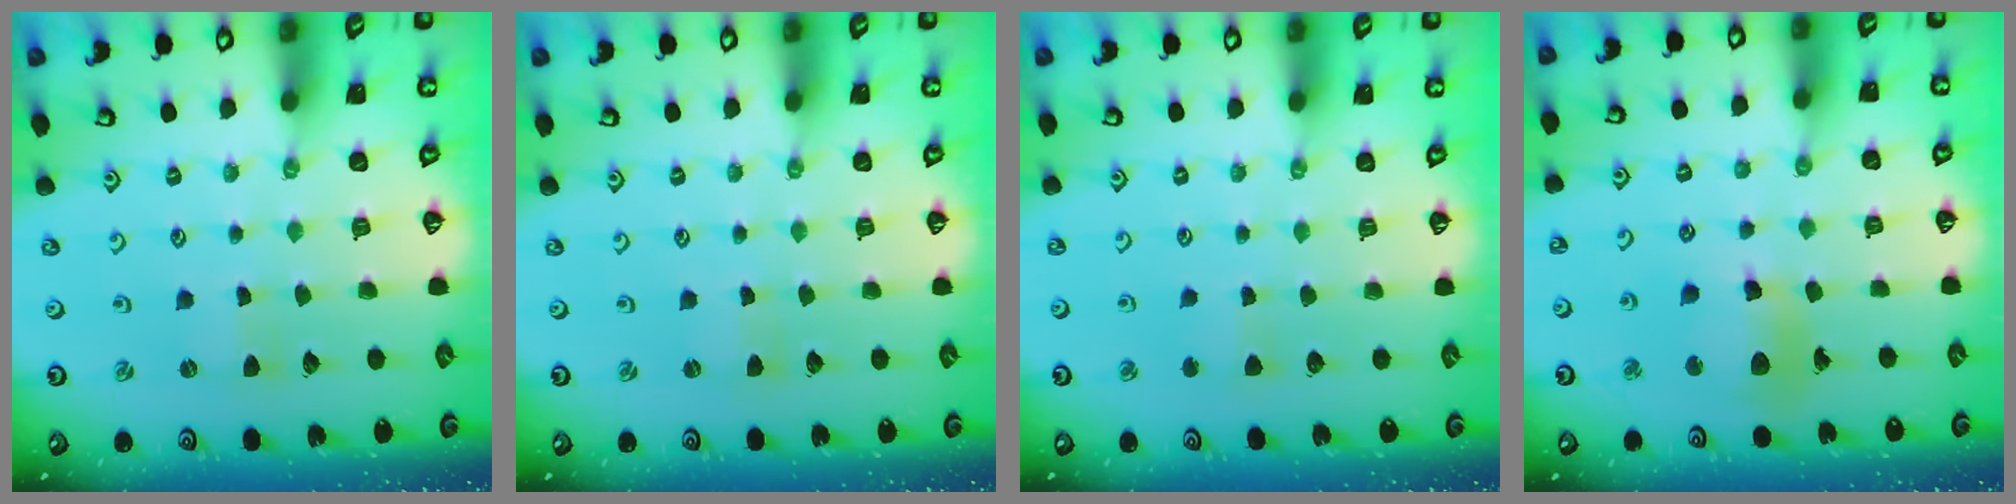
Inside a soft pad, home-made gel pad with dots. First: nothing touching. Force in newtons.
{"total": 0.0}
{"total": 2.2, "press": 2.2, "slide": 0.2}
{"total": 12.5, "press": 12.3, "slide": 1.7}